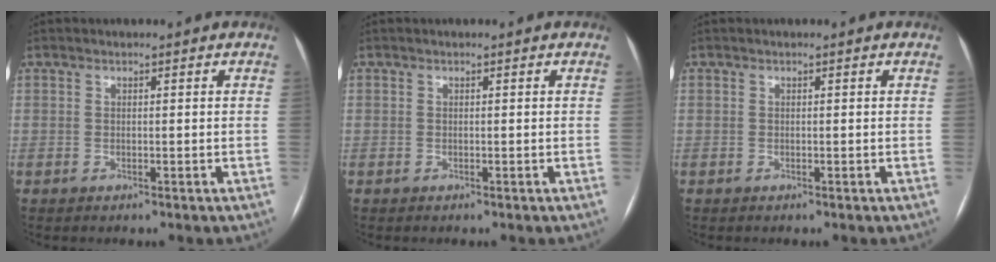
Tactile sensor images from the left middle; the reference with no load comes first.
{"total": 0.0}
{"total": 0.0}